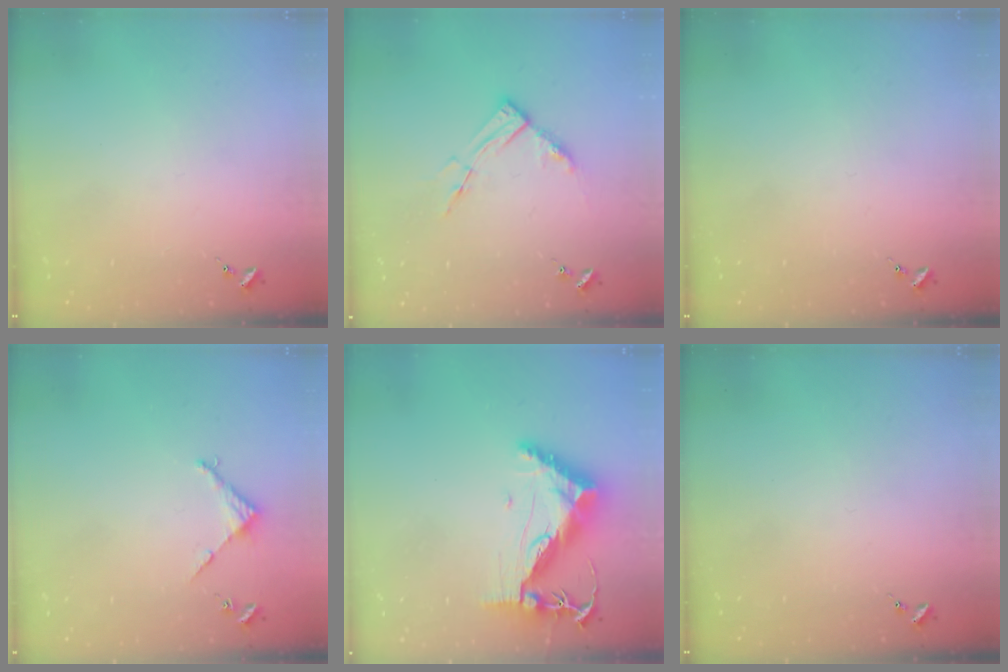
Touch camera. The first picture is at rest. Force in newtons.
{"total": 8.9, "press": 8.9, "slide": 0.8}
{"total": 0.0}
{"total": 2.9, "press": 2.8, "slide": 0.2}
{"total": 12.4, "press": 12.3, "slide": 1.4}
{"total": 0.0}